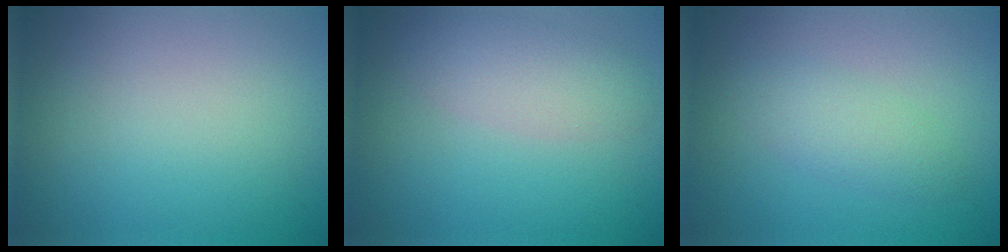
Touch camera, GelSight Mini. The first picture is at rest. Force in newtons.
{"total": 2.9, "press": 2.9, "slide": 0.2}
{"total": 2.3, "press": 2.3, "slide": 0.1}